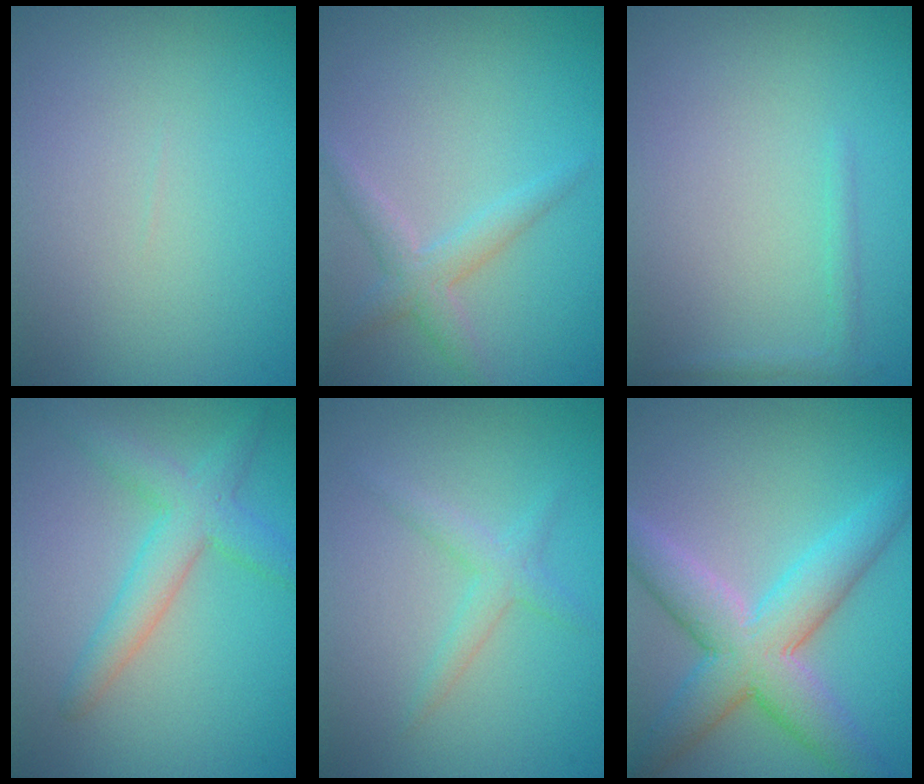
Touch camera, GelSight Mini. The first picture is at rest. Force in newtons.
{"total": 2.4, "press": 2.4, "slide": 0.1}
{"total": 0.8, "press": 0.8, "slide": 0.1}
{"total": 3.9, "press": 3.9, "slide": 0.1}
{"total": 1.8, "press": 1.8, "slide": 0.1}
{"total": 8.1, "press": 8.1, "slide": 0.2}